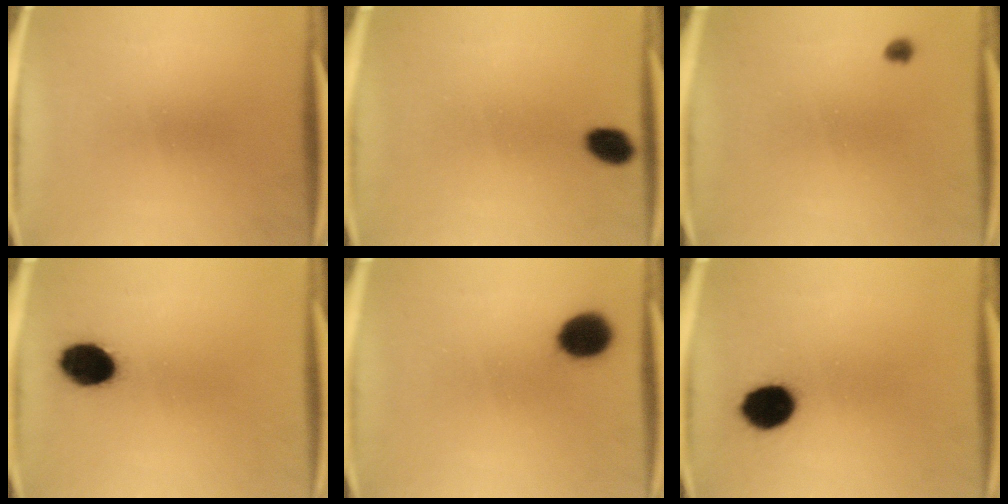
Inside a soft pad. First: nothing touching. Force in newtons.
{"total": 2.3}
{"total": 1.1}
{"total": 9.4}
{"total": 6.3}
{"total": 9.6}